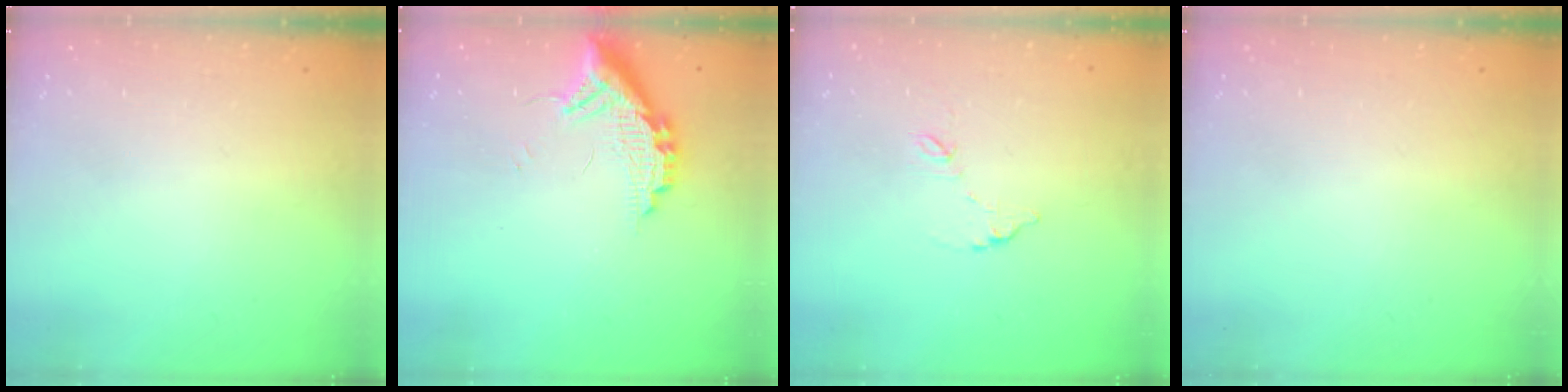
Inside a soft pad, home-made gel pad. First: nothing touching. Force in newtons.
{"total": 10.9, "press": 10.9, "slide": 0.9}
{"total": 6.3, "press": 6.3, "slide": 0.4}
{"total": 0.0}